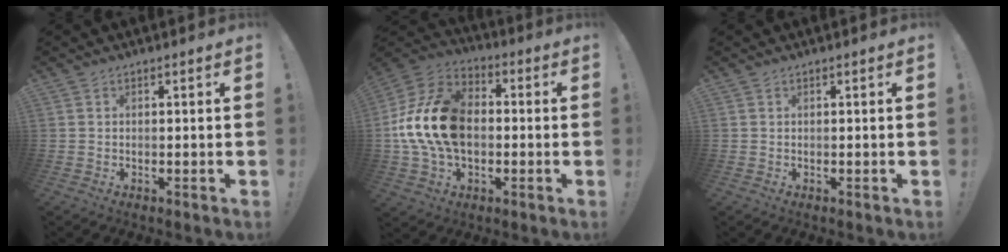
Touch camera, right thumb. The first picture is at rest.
{"total": 20.9, "force": [-0.3, 14.5, 15.0], "torque": [-0.278, 0.030, 0.005]}
{"total": 0.0}